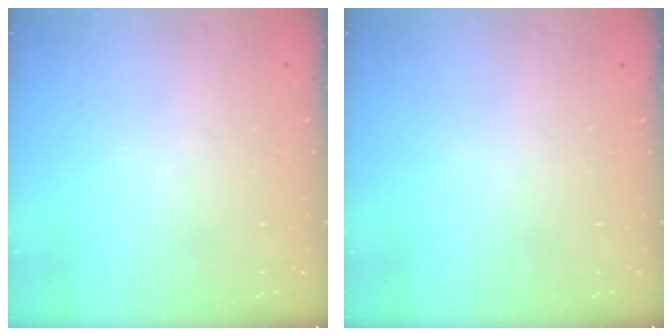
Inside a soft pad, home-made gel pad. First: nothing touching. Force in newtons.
{"total": 0.0}